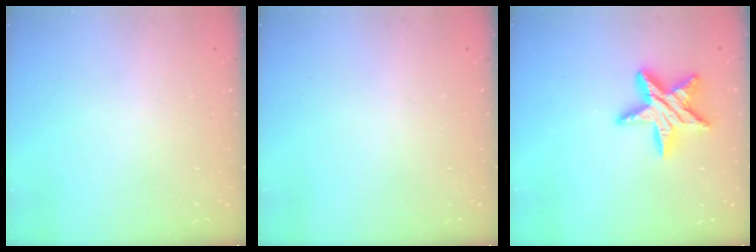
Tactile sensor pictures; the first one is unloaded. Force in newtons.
{"total": 0.0}
{"total": 14.4, "press": 14.4, "slide": 0.9}